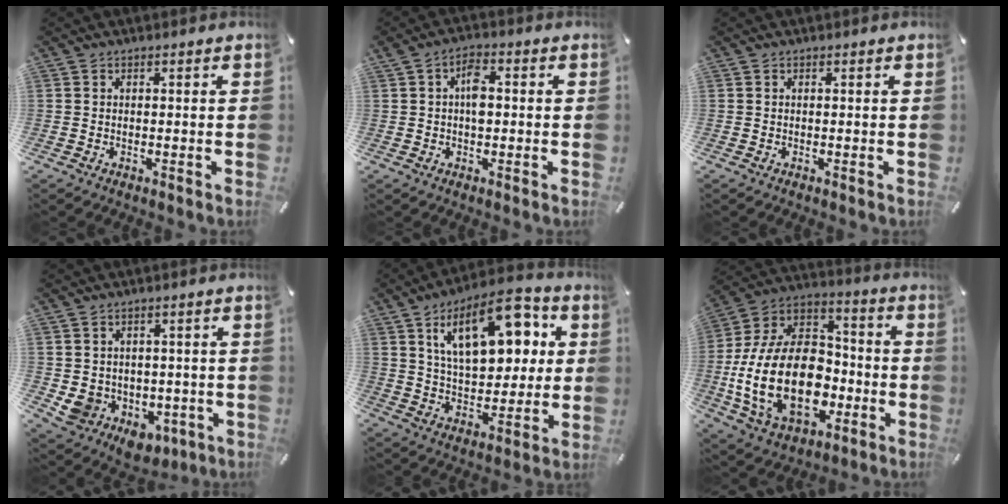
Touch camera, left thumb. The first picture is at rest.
{"total": 5.0, "force": [0.4, 2.8, 4.1], "torque": [-0.065, 0.005, 0.003]}
{"total": 0.0}
{"total": 6.5, "force": [0.3, 6.4, 1.5], "torque": [-0.036, -0.021, 0.013]}
{"total": 20.2, "force": [8.7, 10.6, 14.8], "torque": [-0.234, -0.021, 0.146]}
{"total": 27.2, "force": [-6.6, 17.9, 19.4], "torque": [-0.402, 0.014, -0.102]}